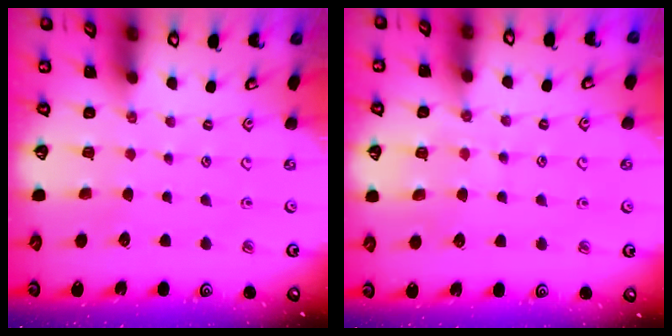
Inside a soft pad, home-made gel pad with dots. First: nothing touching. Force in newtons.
{"total": 6.2, "press": 6.2, "slide": 1.0}